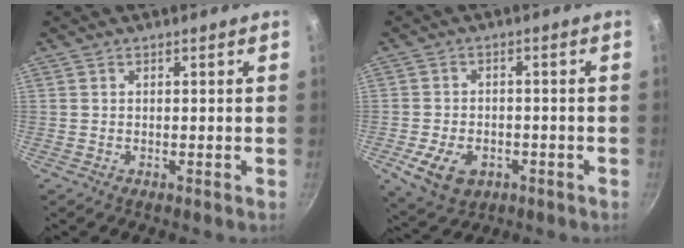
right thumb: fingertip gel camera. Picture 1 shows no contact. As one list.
[{"total": 8.6, "force": [-3.2, 5.9, 5.4], "torque": [-0.090, 0.009, -0.046]}]